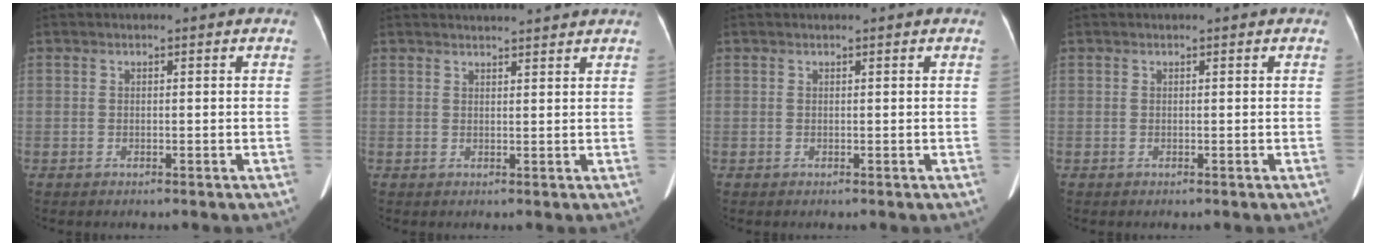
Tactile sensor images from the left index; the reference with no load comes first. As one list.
[{"total": 5.2, "force": [5.0, 0.2, 1.5], "torque": [-0.024, 0.024, 0.060]}, {"total": 0.5, "force": [0.5, 0.0, 0.2], "torque": [-0.001, 0.010, 0.011]}, {"total": 0.0}]